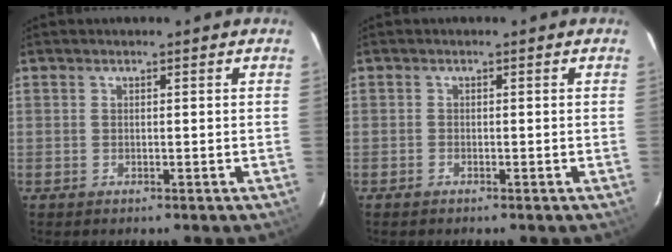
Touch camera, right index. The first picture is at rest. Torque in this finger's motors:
{"motor_torque": [0.13, 0.06, 0.03, 0.01]}